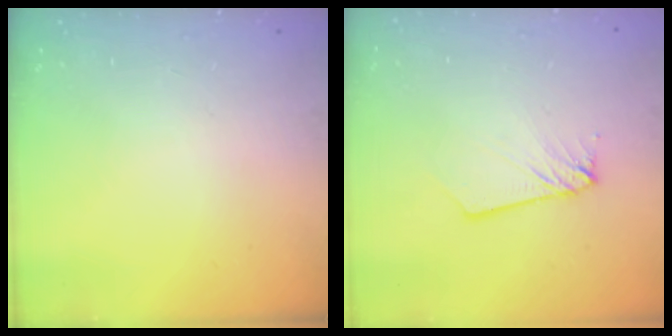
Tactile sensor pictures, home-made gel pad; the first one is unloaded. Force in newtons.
{"total": 2.6, "press": 2.6, "slide": 0.2}